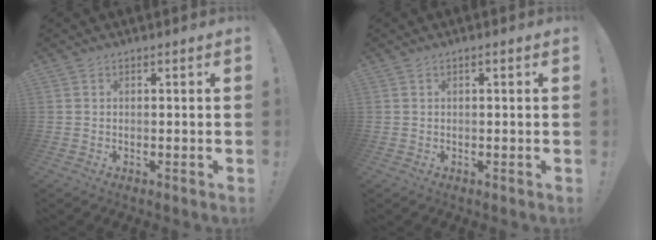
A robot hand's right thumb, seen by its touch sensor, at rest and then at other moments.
{"total": 0.8, "force": [0.1, 0.0, 0.8], "torque": [-0.008, -0.003, -0.002]}